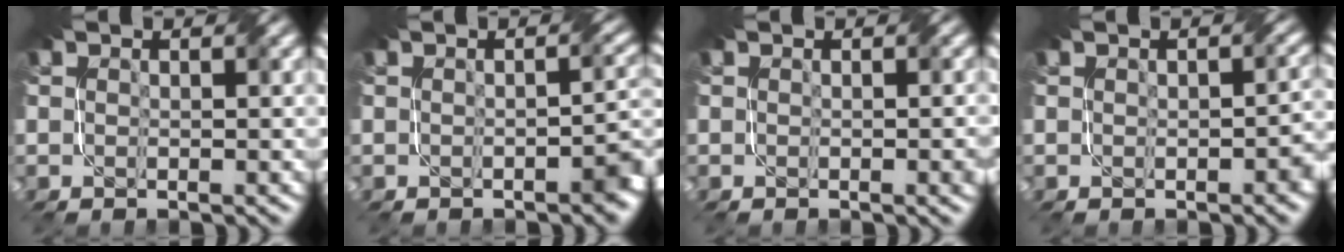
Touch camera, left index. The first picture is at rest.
{"total": 2.2, "force": [-1.0, 0.5, 1.8], "torque": [-0.023, 0.002, -0.014]}
{"total": 1.2, "force": [-0.3, 0.2, 1.1], "torque": [-0.013, -0.001, -0.004]}
{"total": 2.2, "force": [-0.2, 1.2, 1.9], "torque": [-0.022, 0.000, 0.000]}